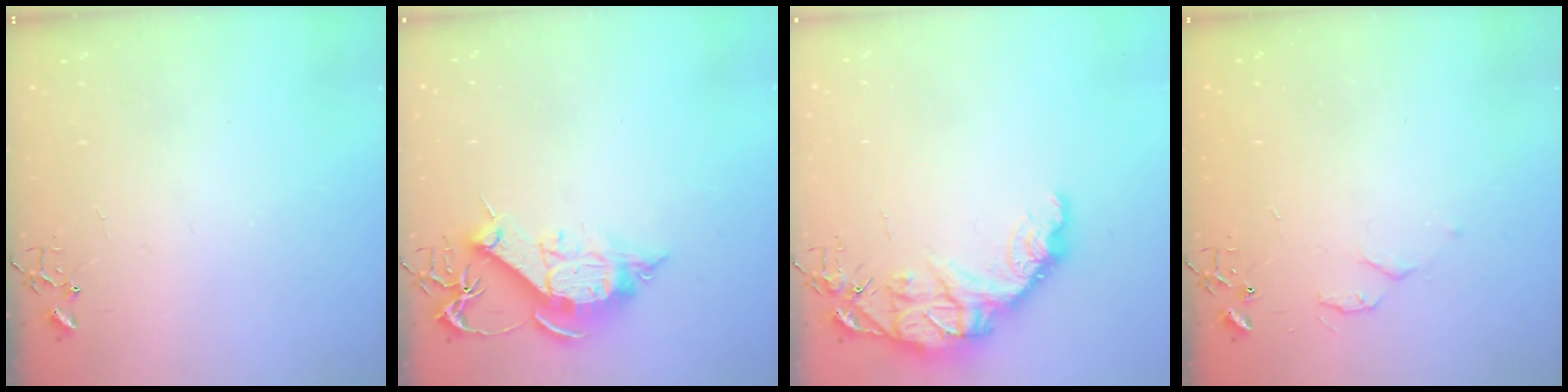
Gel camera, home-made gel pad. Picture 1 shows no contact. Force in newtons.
{"total": 12.0, "press": 12.0, "slide": 1.3}
{"total": 14.1, "press": 14.1, "slide": 1.0}
{"total": 4.7, "press": 4.7, "slide": 0.6}